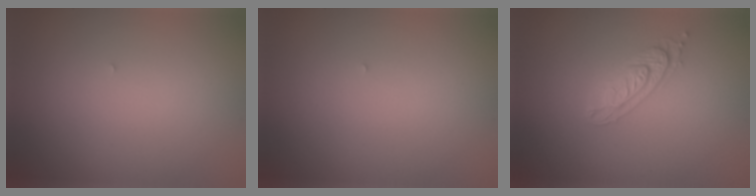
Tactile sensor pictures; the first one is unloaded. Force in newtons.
{"total": 0.0}
{"total": 2.3, "press": 2.2, "slide": 0.5}